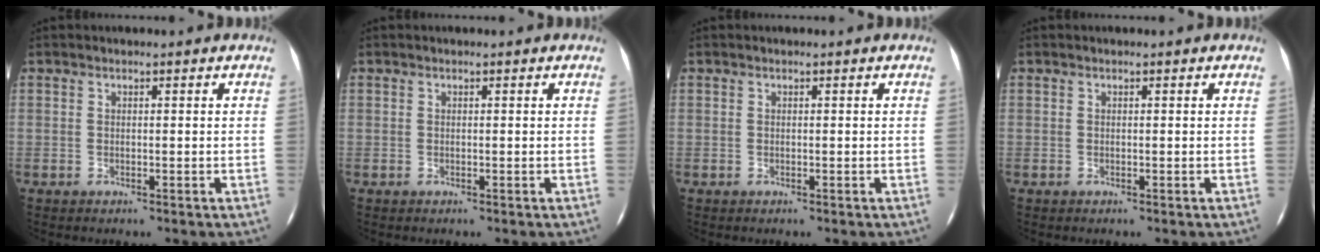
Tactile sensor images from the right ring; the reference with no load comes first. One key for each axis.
{"total": 0.0}
{"total": 0.0}
{"total": 0.0}